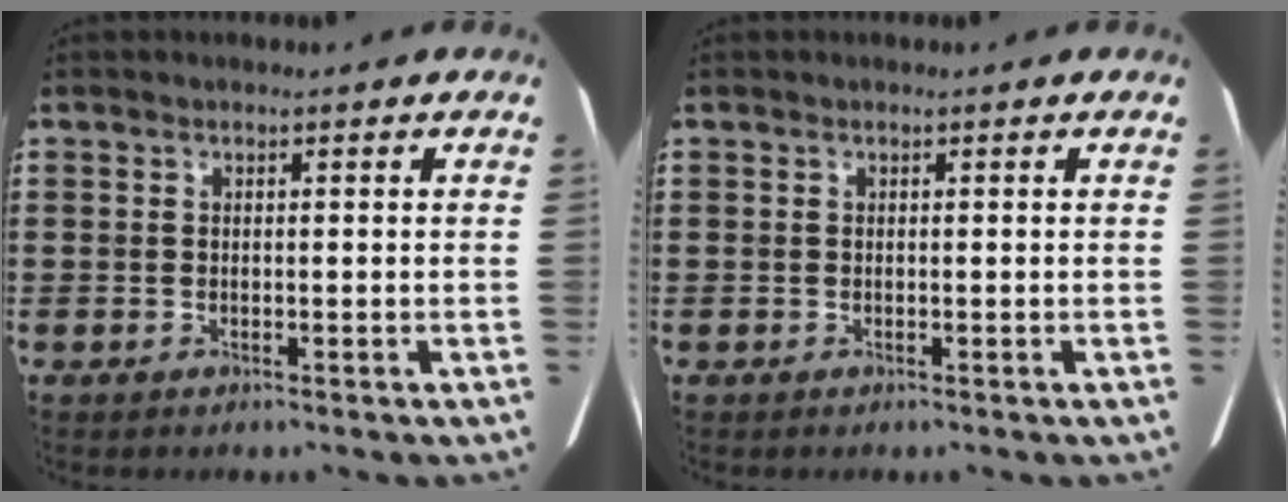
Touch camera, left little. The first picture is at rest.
{"total": 0.0}